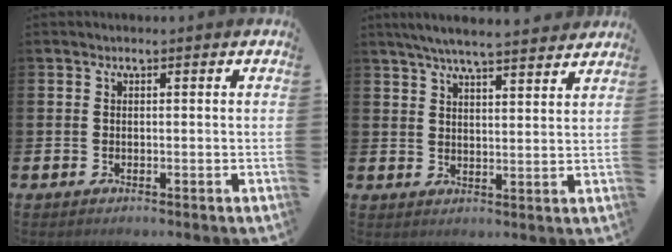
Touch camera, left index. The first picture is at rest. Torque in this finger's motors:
{"motor_torque": [0.94, -1.20, 0.38, 0.16]}